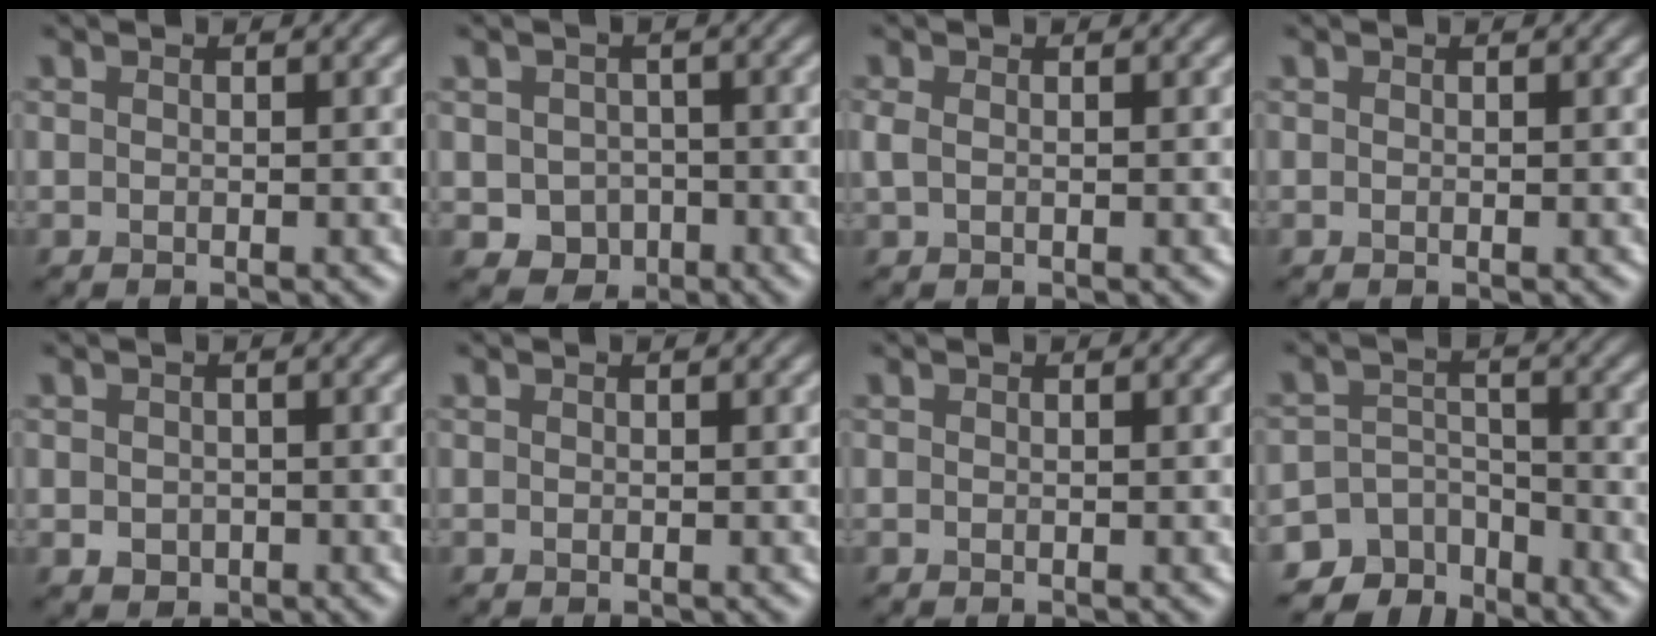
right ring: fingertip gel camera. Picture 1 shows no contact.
{"total": 3.0, "force": [-0.7, 2.7, 1.2], "torque": [-0.017, -0.006, -0.010]}
{"total": 1.0, "force": [0.3, 0.6, 0.8], "torque": [-0.022, 0.000, 0.003]}
{"total": 0.0}
{"total": 1.4, "force": [-0.1, 1.2, 0.7], "torque": [-0.011, -0.006, -0.004]}
{"total": 0.0}
{"total": 0.0}
{"total": 5.8, "force": [-4.8, 3.2, 0.6], "torque": [0.010, -0.004, -0.075]}